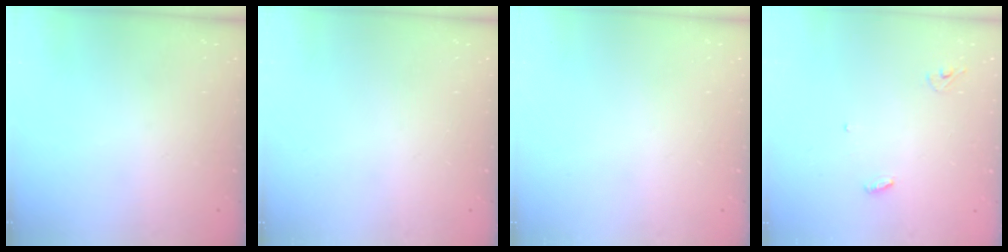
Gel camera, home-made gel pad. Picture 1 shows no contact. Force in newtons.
{"total": 0.0}
{"total": 0.0}
{"total": 3.7, "press": 3.6, "slide": 0.3}